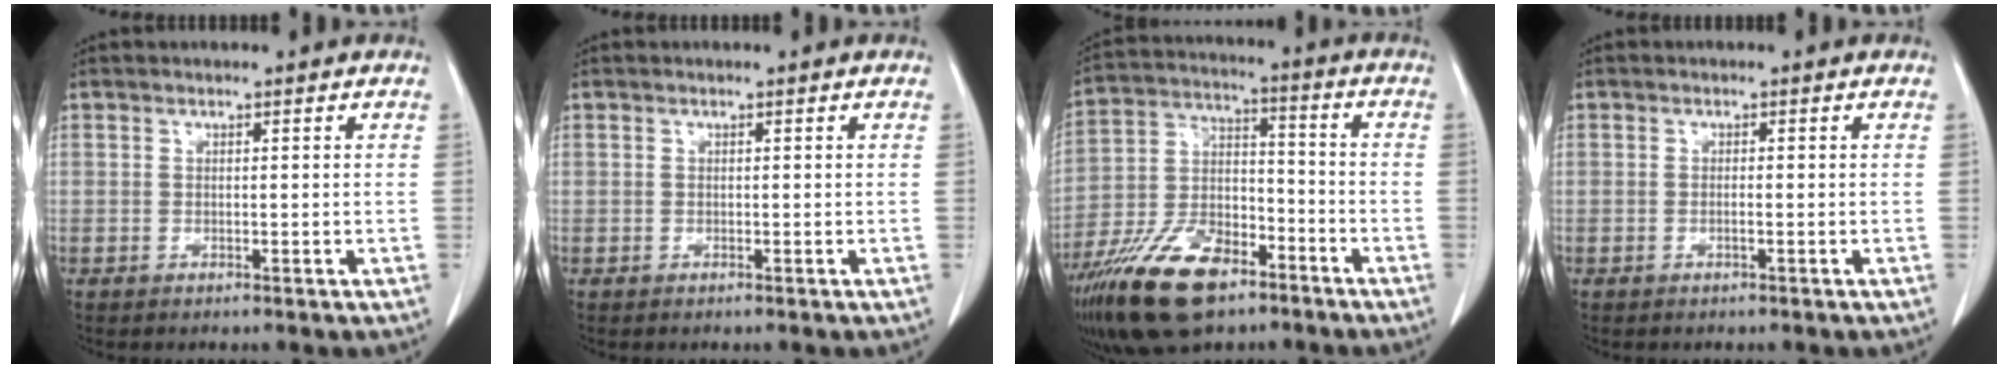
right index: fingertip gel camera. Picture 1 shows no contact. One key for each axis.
{"total": 0.0}
{"total": 16.5, "fx": -10.8, "fy": 7.1, "fz": 10.2, "tx": -0.205, "ty": 0.001, "tz": -0.194}
{"total": 0.7, "fx": -0.2, "fy": 0.0, "fz": 0.7, "tx": -0.014, "ty": 0.000, "tz": -0.004}